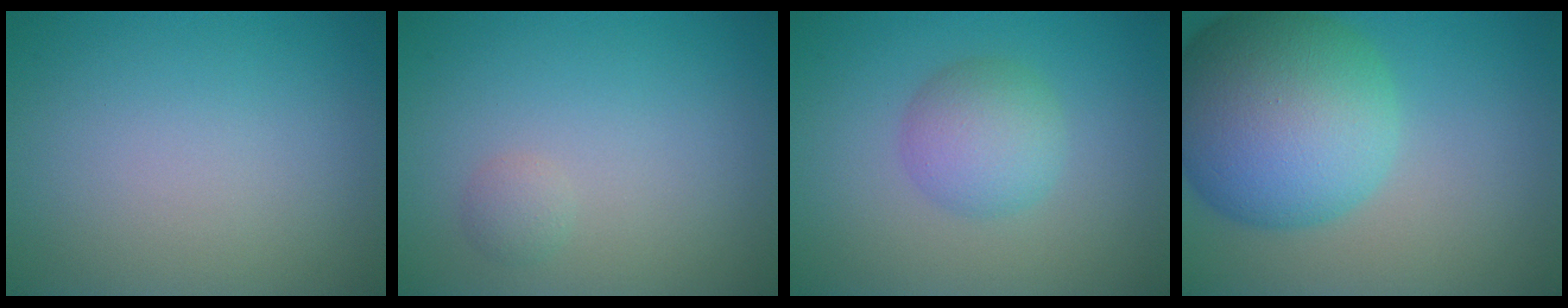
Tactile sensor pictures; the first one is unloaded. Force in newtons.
{"total": 1.0, "press": 1.0, "slide": 0.1}
{"total": 3.7, "press": 3.7, "slide": 0.0}
{"total": 13.1, "press": 13.1, "slide": 0.3}